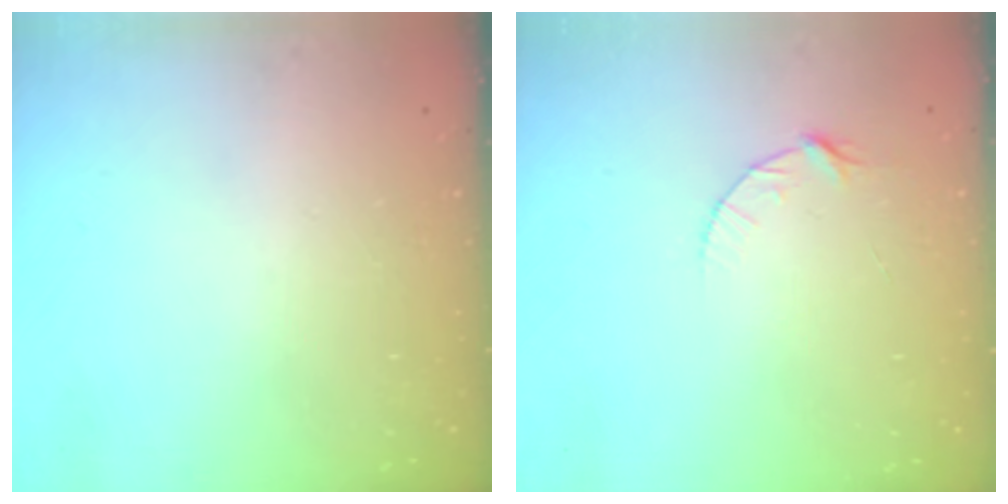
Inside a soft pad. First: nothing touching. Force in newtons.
{"total": 5.5, "press": 5.4, "slide": 0.6}